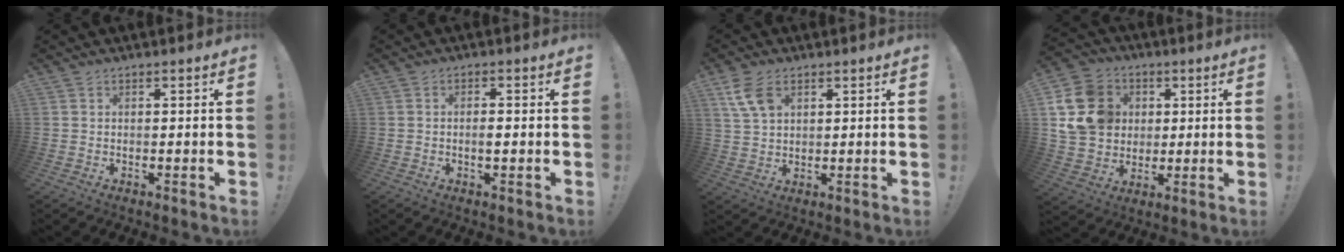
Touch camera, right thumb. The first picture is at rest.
{"total": 2.1, "force": [-0.4, 0.7, 1.9], "torque": [-0.027, 0.001, -0.009]}
{"total": 7.8, "force": [3.8, 4.8, 4.8], "torque": [-0.092, -0.008, 0.077]}
{"total": 17.6, "force": [3.7, 14.9, 8.5], "torque": [-0.136, -0.004, 0.082]}